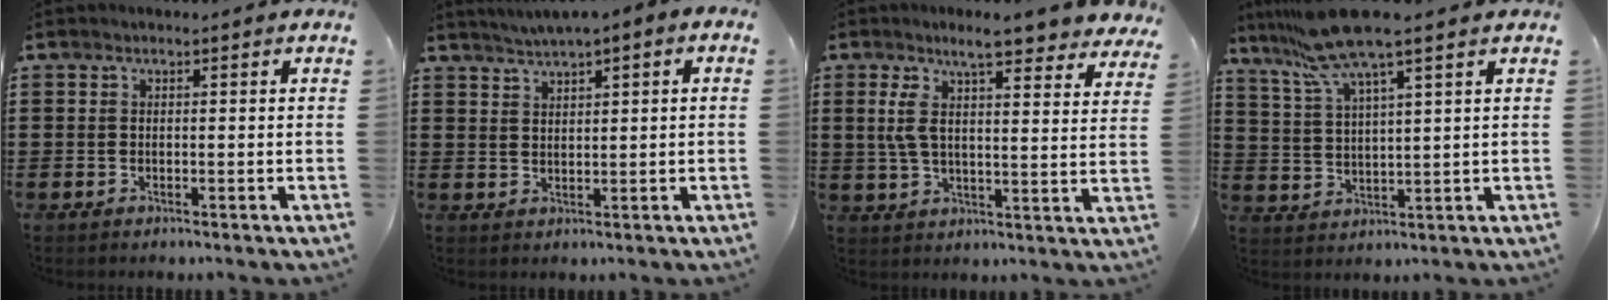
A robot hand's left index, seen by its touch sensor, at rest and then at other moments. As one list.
[{"total": 1.1, "force": [0.8, 0.0, 0.7], "torque": [-0.015, 0.001, 0.014]}, {"total": 9.0, "force": [6.5, 1.5, 6.0], "torque": [-0.130, -0.018, 0.114]}, {"total": 10.2, "force": [7.7, 0.4, 6.6], "torque": [-0.166, -0.029, 0.133]}]